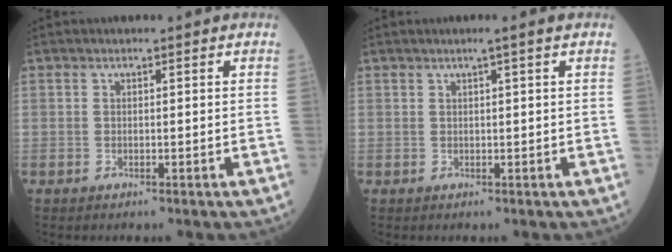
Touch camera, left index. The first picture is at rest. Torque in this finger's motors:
{"motor_torque": [0.08, -0.09, 0.01, 0.00]}